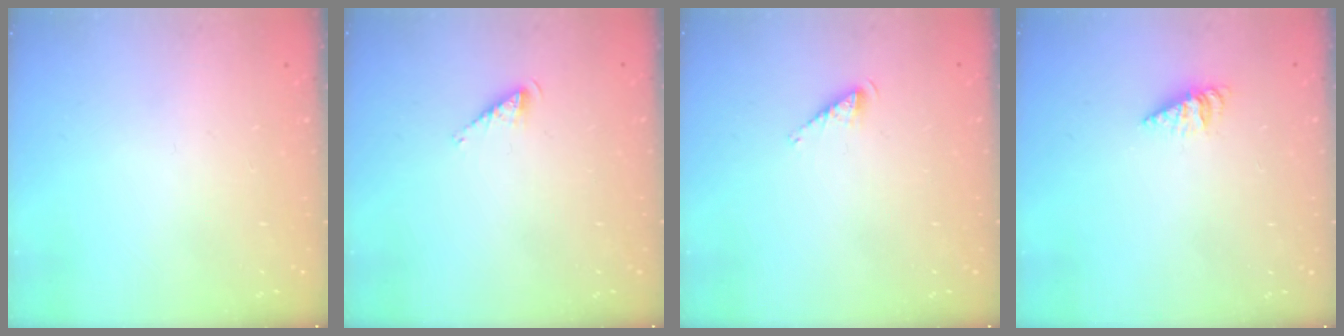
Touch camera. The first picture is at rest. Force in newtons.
{"total": 3.0, "press": 3.0, "slide": 0.4}
{"total": 3.0, "press": 3.0, "slide": 0.4}
{"total": 2.6, "press": 2.6, "slide": 0.4}